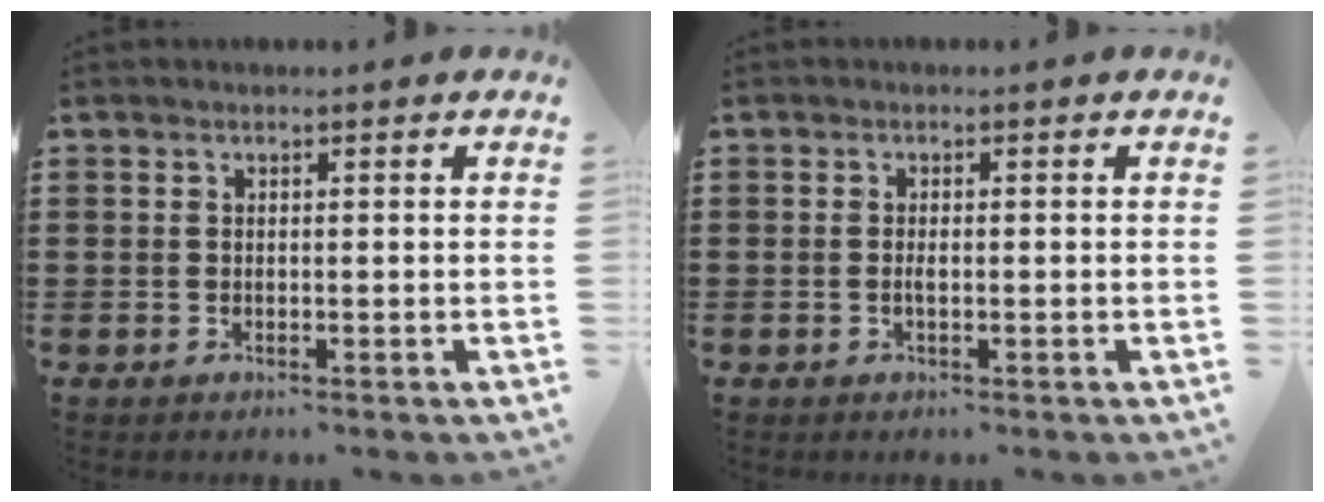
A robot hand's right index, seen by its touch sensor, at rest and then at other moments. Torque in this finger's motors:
{"motor_torque": [2.14, 0.00, 0.20, 0.13]}